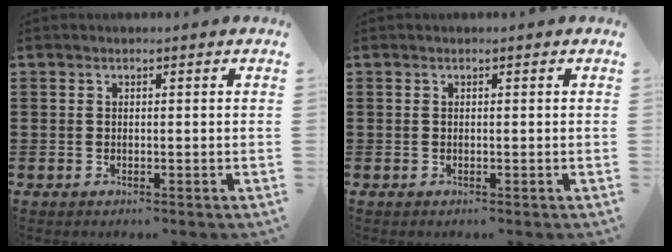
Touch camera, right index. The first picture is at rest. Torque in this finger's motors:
{"motor_torque": [-0.51, 1.00, 0.00, -0.01]}